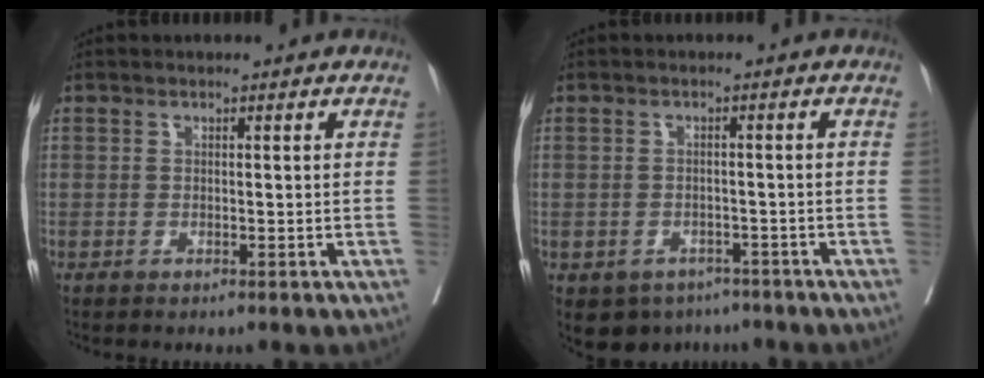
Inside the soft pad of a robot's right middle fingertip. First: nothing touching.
{"total": 5.3, "force": [-3.8, 3.6, 0.9], "torque": [-0.008, 0.008, -0.049]}